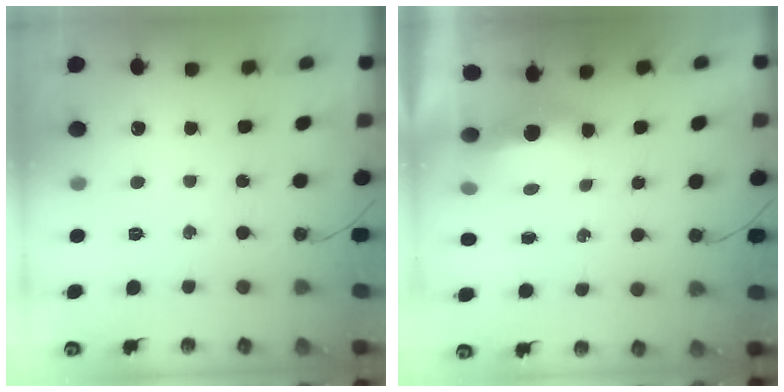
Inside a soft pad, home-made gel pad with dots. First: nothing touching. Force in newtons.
{"total": 5.8, "press": 5.8, "slide": 0.8}